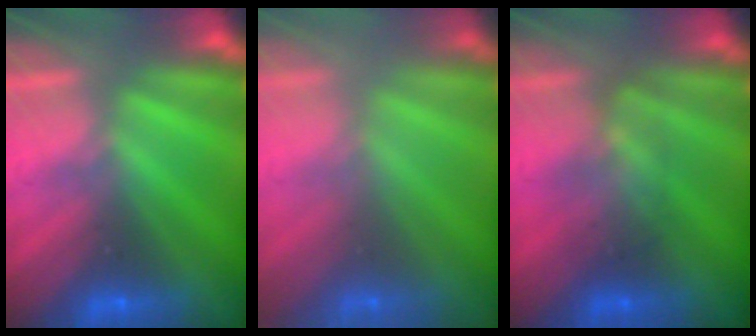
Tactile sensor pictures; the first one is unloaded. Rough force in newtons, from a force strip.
{"total": 3.4}
{"total": 2.2}